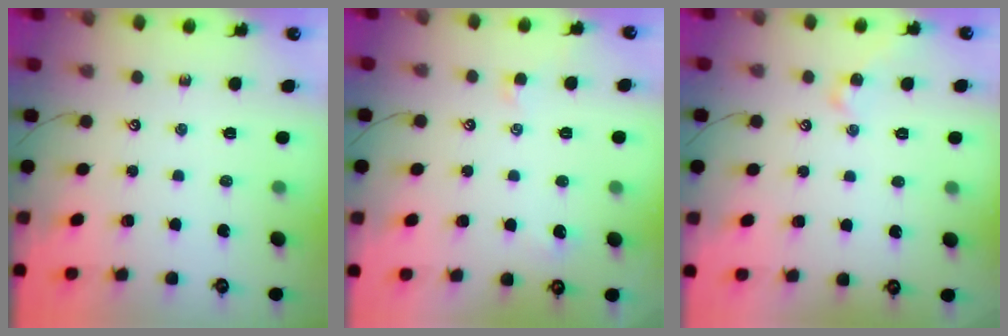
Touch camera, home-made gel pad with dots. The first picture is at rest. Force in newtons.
{"total": 1.0, "press": 0.9, "slide": 0.4}
{"total": 1.9, "press": 1.8, "slide": 0.5}